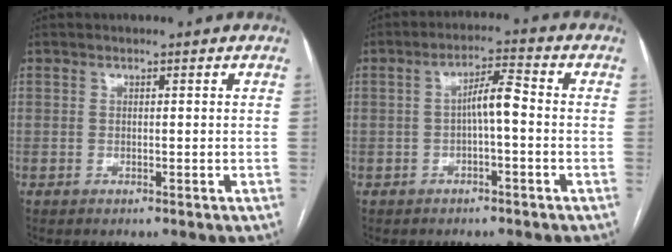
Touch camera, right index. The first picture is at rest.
{"total": 4.5, "force": [-0.6, 0.6, 4.4], "torque": [-0.073, 0.016, -0.008]}